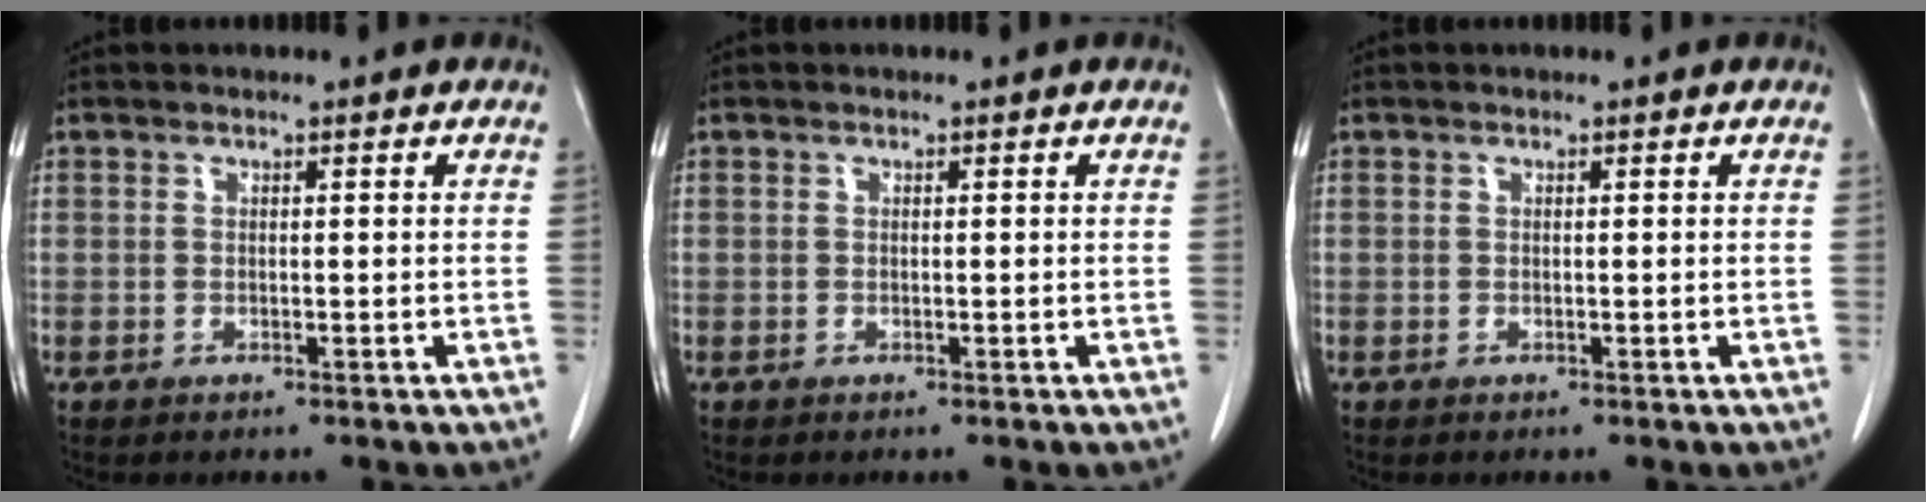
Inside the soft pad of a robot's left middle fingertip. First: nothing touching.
{"total": 0.0}
{"total": 0.0}